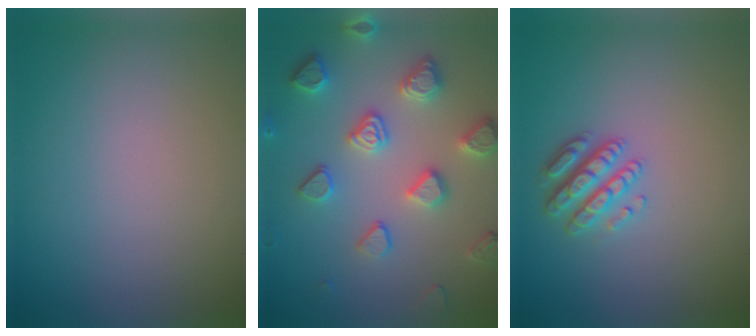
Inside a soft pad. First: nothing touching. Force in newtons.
{"total": 4.7, "press": 4.4, "slide": 1.5}
{"total": 2.9, "press": 2.8, "slide": 1.1}